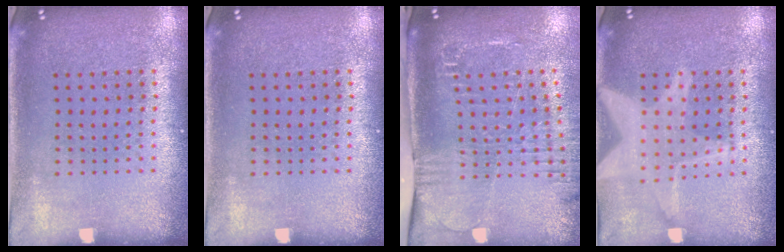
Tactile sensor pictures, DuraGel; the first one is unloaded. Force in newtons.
{"total": 0.0}
{"total": 2.6, "press": 2.0, "slide": 1.6}
{"total": 3.1, "press": 3.0, "slide": 0.4}